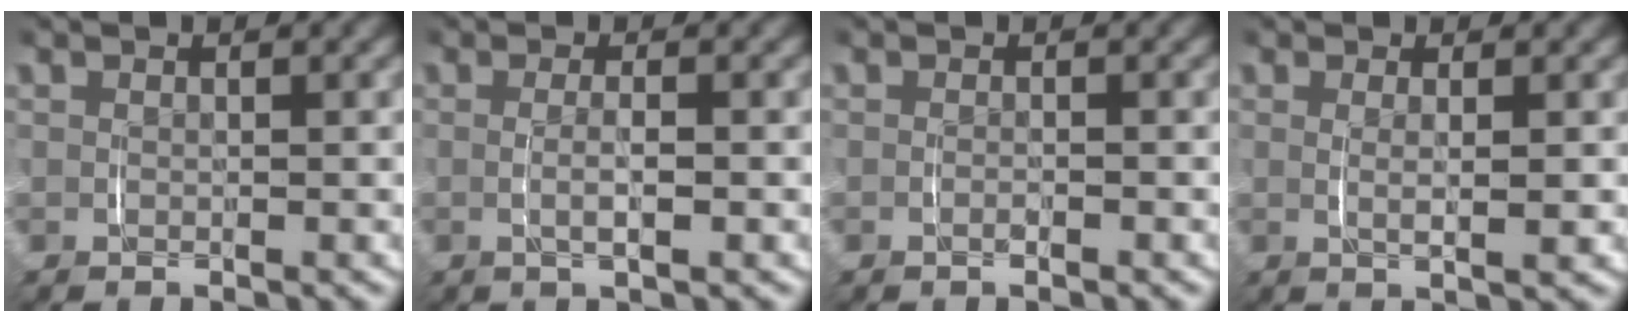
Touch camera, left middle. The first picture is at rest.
{"total": 2.0, "force": [-0.3, 0.2, 2.0], "torque": [-0.032, -0.002, -0.003]}
{"total": 0.6, "force": [-0.4, 0.1, 0.4], "torque": [-0.010, 0.000, -0.008]}
{"total": 1.9, "force": [0.3, 0.0, 1.9], "torque": [-0.032, -0.005, 0.010]}